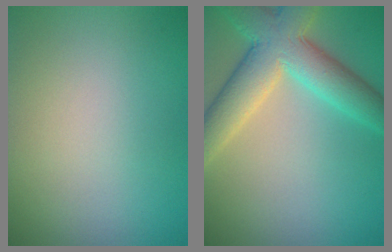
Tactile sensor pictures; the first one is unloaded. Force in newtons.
{"total": 7.9, "press": 7.9, "slide": 0.4}